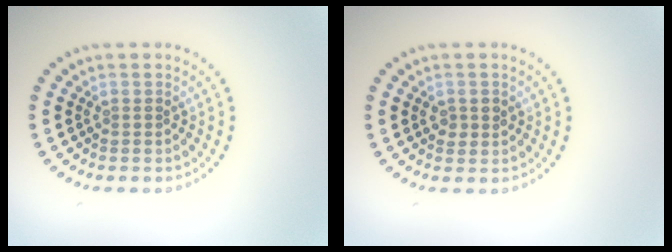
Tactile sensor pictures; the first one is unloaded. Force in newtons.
{"total": 1.5, "press": 1.5, "slide": 0.2}